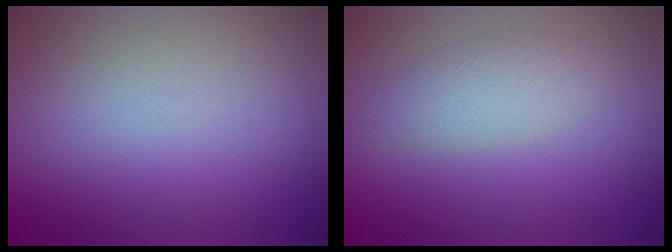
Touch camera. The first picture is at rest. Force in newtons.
{"total": 2.5, "press": 2.5, "slide": 0.1}